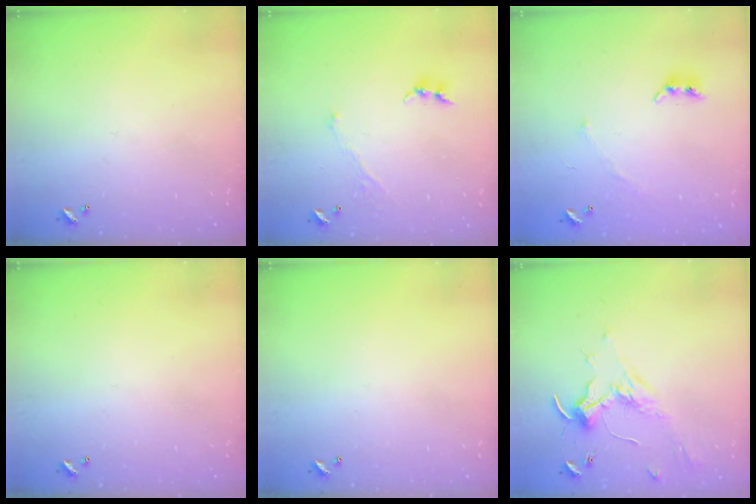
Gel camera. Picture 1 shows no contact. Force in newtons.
{"total": 1.3, "press": 1.2, "slide": 0.5}
{"total": 4.2, "press": 4.2, "slide": 0.9}
{"total": 0.0}
{"total": 0.0}
{"total": 1.9, "press": 1.7, "slide": 0.8}